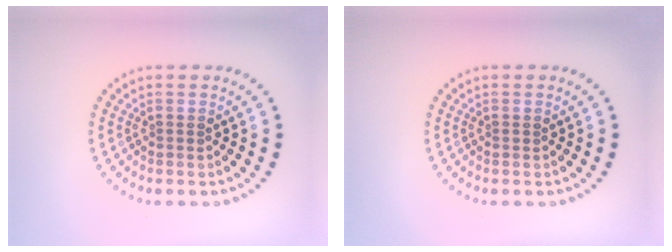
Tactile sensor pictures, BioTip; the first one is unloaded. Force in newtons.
{"total": 0.0}